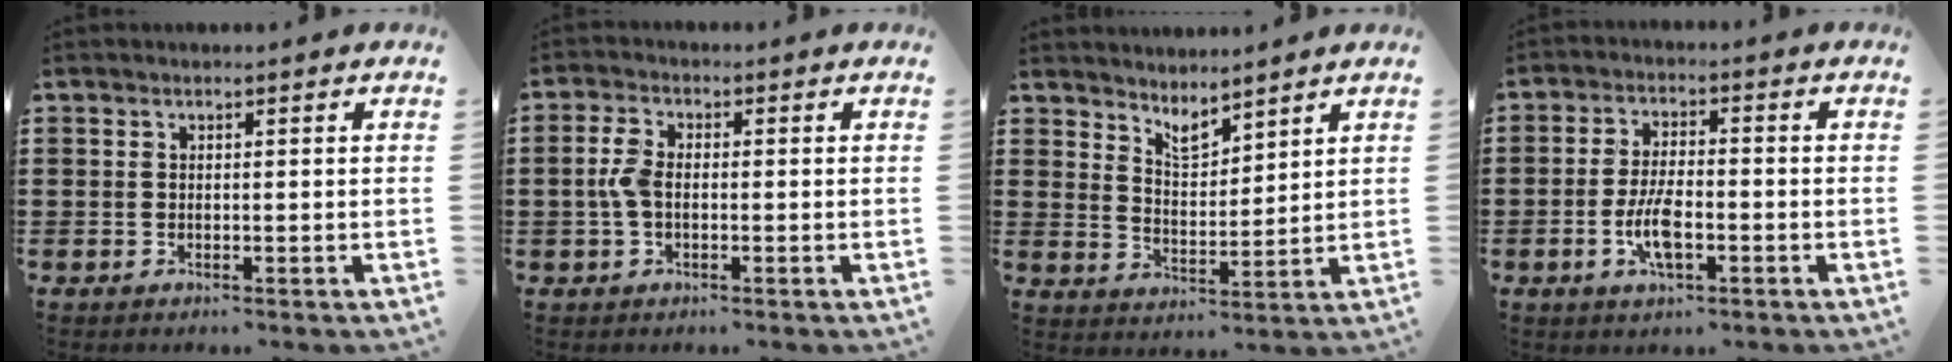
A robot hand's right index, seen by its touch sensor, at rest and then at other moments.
{"total": 4.1, "force": [-0.4, 2.2, 3.5], "torque": [-0.088, -0.002, -0.014]}
{"total": 3.9, "force": [3.8, 0.8, 0.6], "torque": [-0.024, -0.012, 0.070]}
{"total": 6.3, "force": [-2.1, 2.3, 5.5], "torque": [-0.119, -0.001, -0.043]}